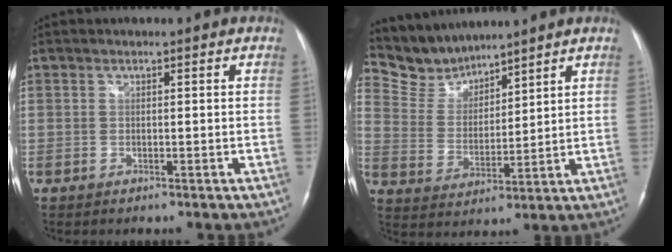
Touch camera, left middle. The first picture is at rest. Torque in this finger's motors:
{"motor_torque": [-0.02, -0.50, -0.12, -0.02]}